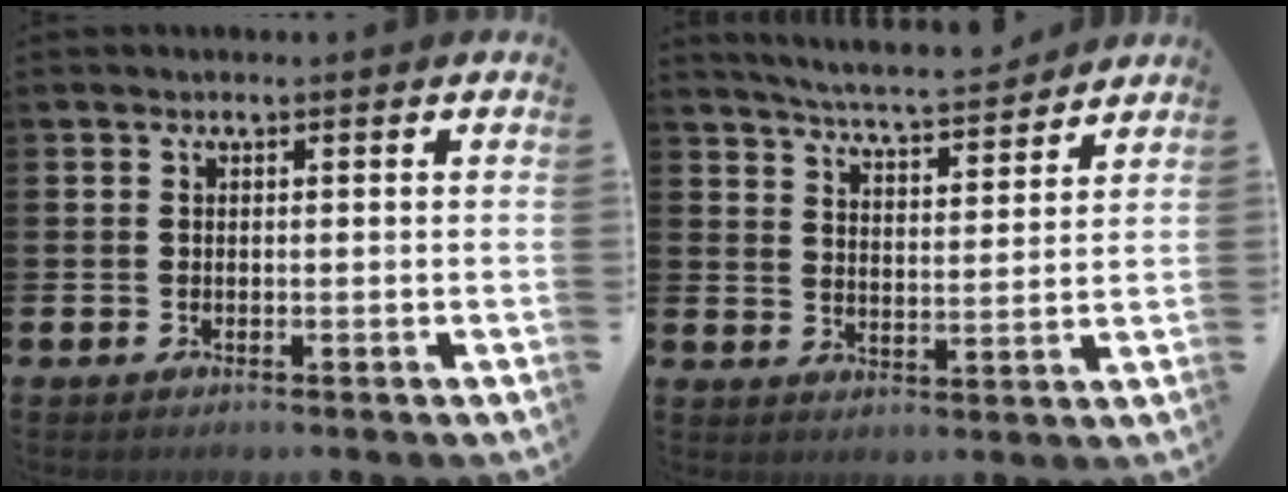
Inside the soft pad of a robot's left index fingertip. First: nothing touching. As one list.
[{"total": 5.8, "force": [5.7, 0.0, 1.0], "torque": [-0.037, -0.044, 0.097]}]